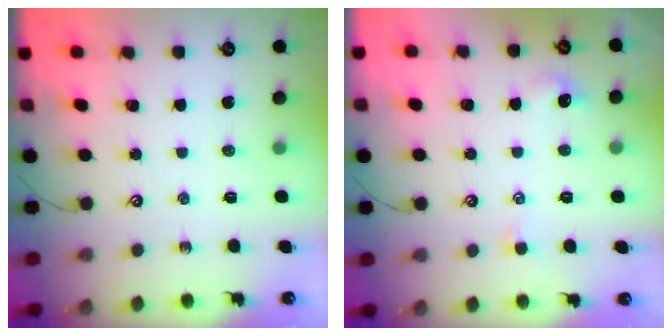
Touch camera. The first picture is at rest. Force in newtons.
{"total": 1.7, "press": 1.6, "slide": 0.6}